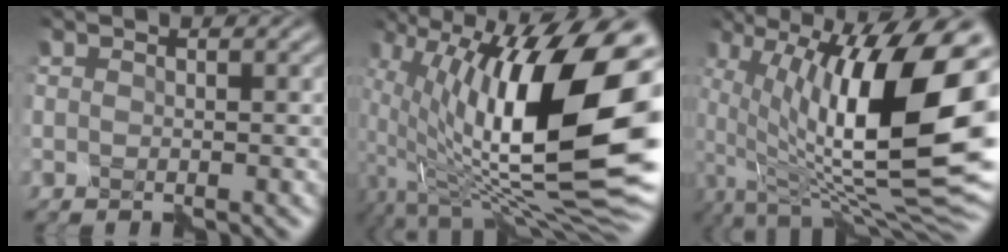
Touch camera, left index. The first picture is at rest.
{"total": 18.2, "force": [-0.1, 7.4, 16.6], "torque": [-0.301, -0.004, 0.002]}
{"total": 16.9, "force": [0.7, 6.2, 15.7], "torque": [-0.264, 0.006, 0.019]}